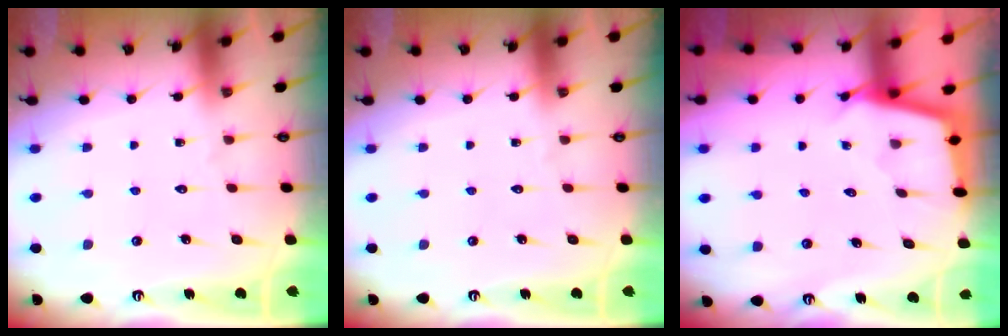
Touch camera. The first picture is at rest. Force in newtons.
{"total": 0.0}
{"total": 2.2, "press": 2.2, "slide": 0.2}